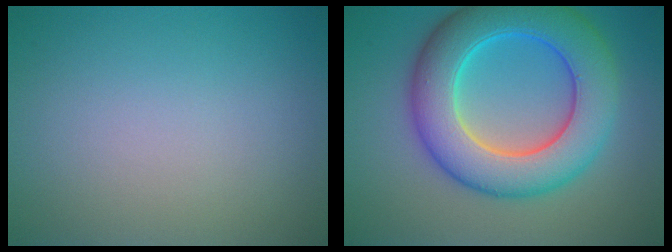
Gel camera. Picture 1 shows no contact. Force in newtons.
{"total": 9.9, "press": 9.9, "slide": 0.3}